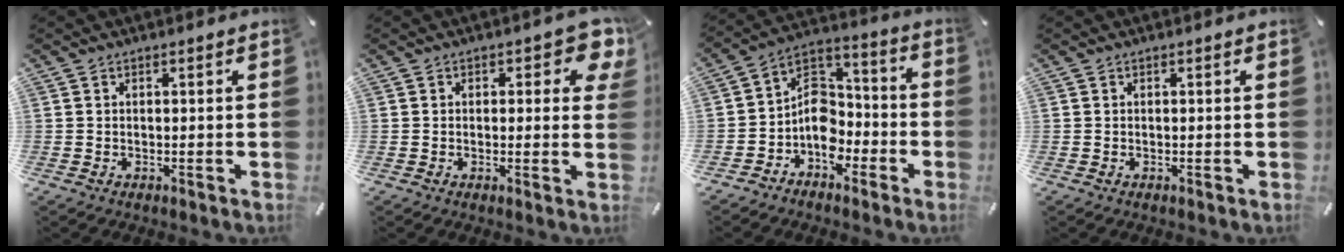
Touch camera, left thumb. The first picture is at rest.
{"total": 5.4, "force": [2.3, 2.9, 3.9], "torque": [-0.034, -0.011, 0.032]}
{"total": 10.4, "force": [-4.5, 8.3, 4.2], "torque": [-0.074, 0.023, -0.079]}
{"total": 0.0}